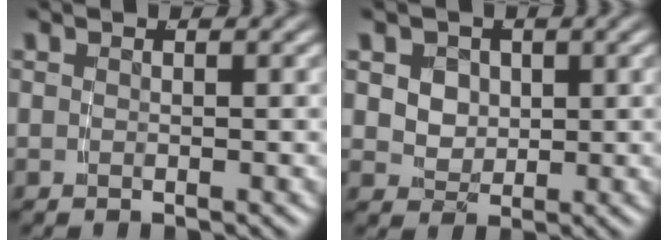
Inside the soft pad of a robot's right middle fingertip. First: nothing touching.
{"total": 4.4, "force": [0.8, 3.7, 2.2], "torque": [-0.052, -0.021, 0.024]}